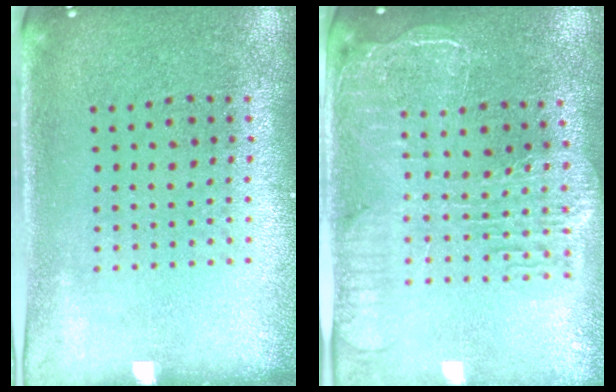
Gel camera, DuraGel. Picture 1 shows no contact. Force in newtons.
{"total": 2.3, "press": 2.0, "slide": 1.1}